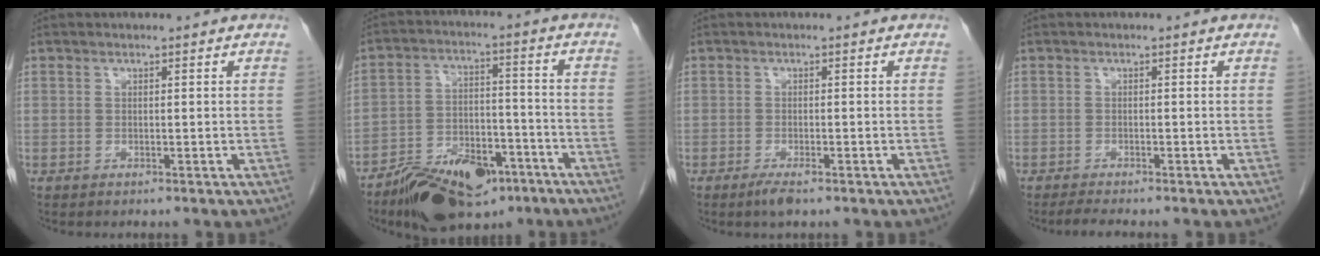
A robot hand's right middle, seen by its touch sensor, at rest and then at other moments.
{"total": 13.5, "force": [-9.4, 5.9, 7.7], "torque": [-0.125, 0.003, -0.157]}
{"total": 2.1, "force": [-1.4, 0.3, 1.5], "torque": [-0.031, -0.004, -0.025]}
{"total": 2.3, "force": [-2.0, -0.1, 1.1], "torque": [-0.028, -0.009, -0.034]}